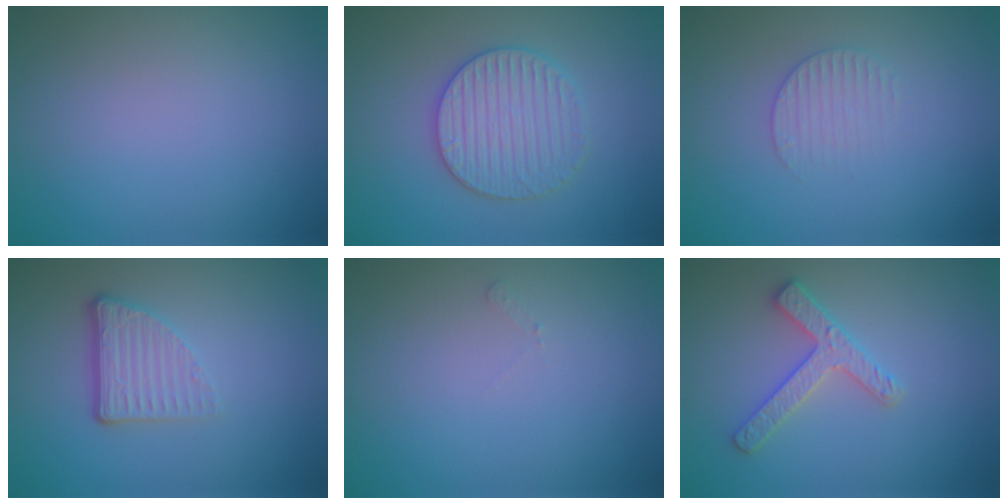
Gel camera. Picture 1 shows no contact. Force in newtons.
{"total": 4.0, "press": 3.9, "slide": 0.8}
{"total": 1.9, "press": 1.9, "slide": 0.3}
{"total": 3.7, "press": 2.4, "slide": 2.8}
{"total": 0.5, "press": 0.5, "slide": 0.2}
{"total": 2.7, "press": 2.7, "slide": 0.3}